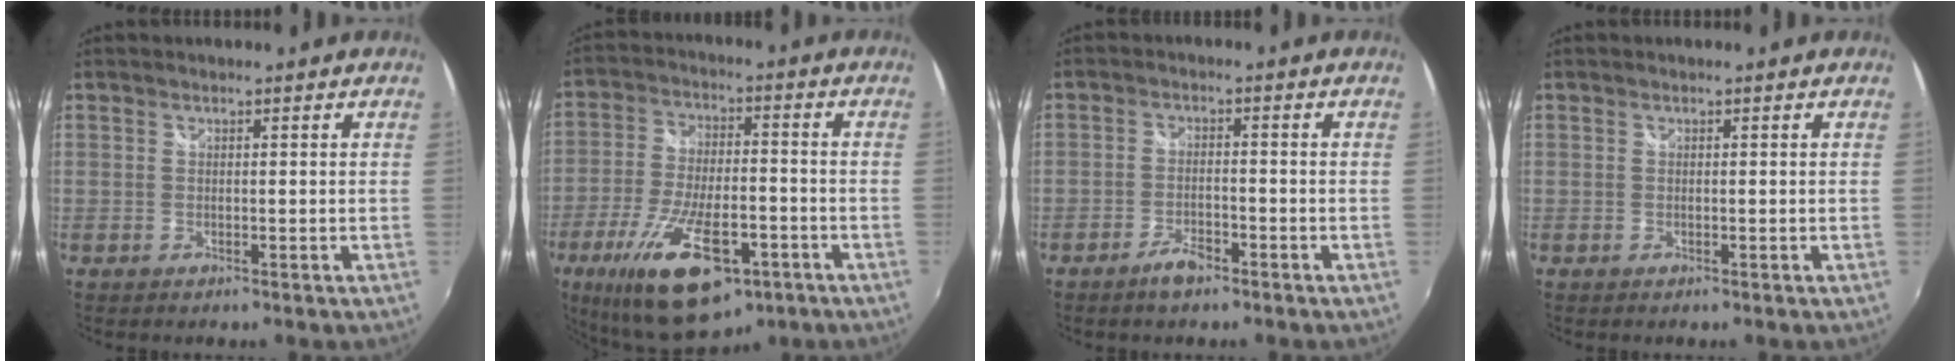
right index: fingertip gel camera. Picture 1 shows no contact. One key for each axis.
{"total": 20.0, "fx": -10.4, "fy": 8.3, "fz": 15.0, "tx": -0.296, "ty": -0.036, "tz": -0.164}
{"total": 4.0, "fx": -2.9, "fy": 1.2, "fz": 2.4, "tx": -0.058, "ty": -0.002, "tz": -0.053}
{"total": 0.0}